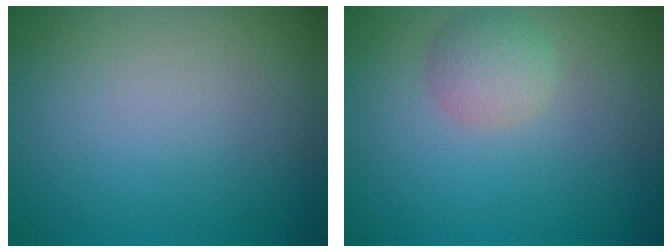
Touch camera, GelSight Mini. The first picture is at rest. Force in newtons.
{"total": 2.3, "press": 2.3, "slide": 0.2}